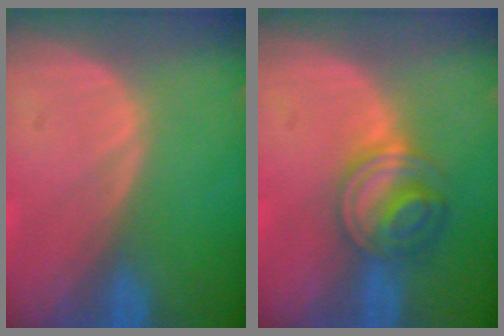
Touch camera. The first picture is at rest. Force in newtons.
{"total": 5.8, "press": 5.5, "slide": 1.9}